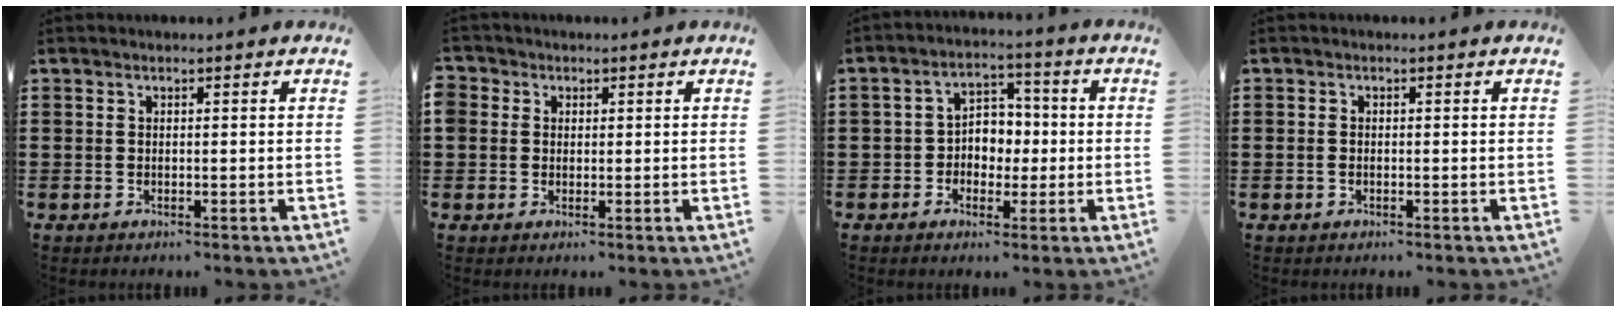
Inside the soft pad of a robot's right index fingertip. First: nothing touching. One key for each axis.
{"total": 1.8, "fx": 0.6, "fy": 1.7, "fz": 0.0, "tx": -0.008, "ty": 0.010, "tz": 0.010}
{"total": 4.7, "fx": -0.8, "fy": 4.1, "fz": 2.2, "tx": -0.046, "ty": 0.012, "tz": -0.021}
{"total": 0.7, "fx": -0.2, "fy": 0.4, "fz": 0.6, "tx": -0.015, "ty": 0.000, "tz": -0.003}